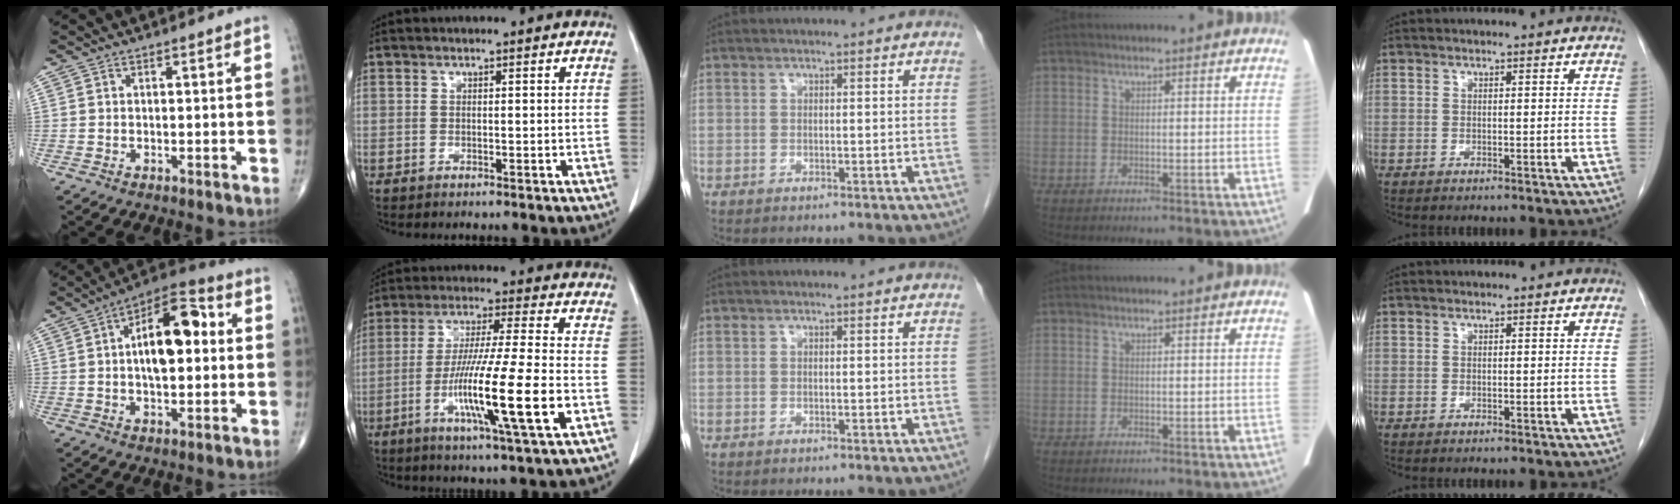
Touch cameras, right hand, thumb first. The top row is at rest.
{"thumb": {"total": 14.8, "force": [2.0, 7.2, 12.8], "torque": [-0.182, 0.023, 0.024]}, "index": {"total": 15.3, "force": [-4.6, -0.3, 14.6], "torque": [-0.273, -0.021, -0.085]}}